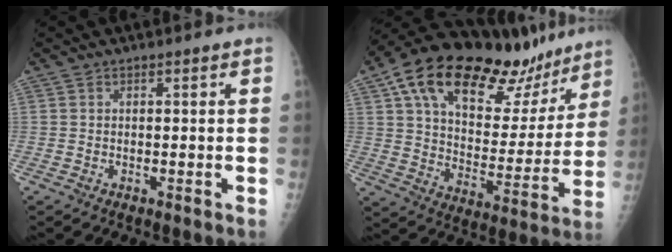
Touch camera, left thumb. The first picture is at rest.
{"total": 28.8, "force": [18.5, 13.8, 17.2], "torque": [-0.229, -0.029, 0.290]}